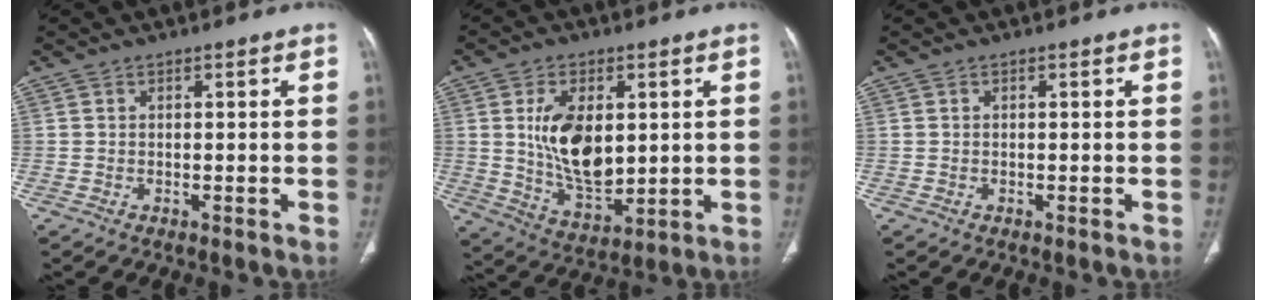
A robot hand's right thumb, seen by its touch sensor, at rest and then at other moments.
{"total": 13.6, "force": [2.1, 7.7, 11.0], "torque": [-0.176, -0.018, 0.050]}
{"total": 0.0}